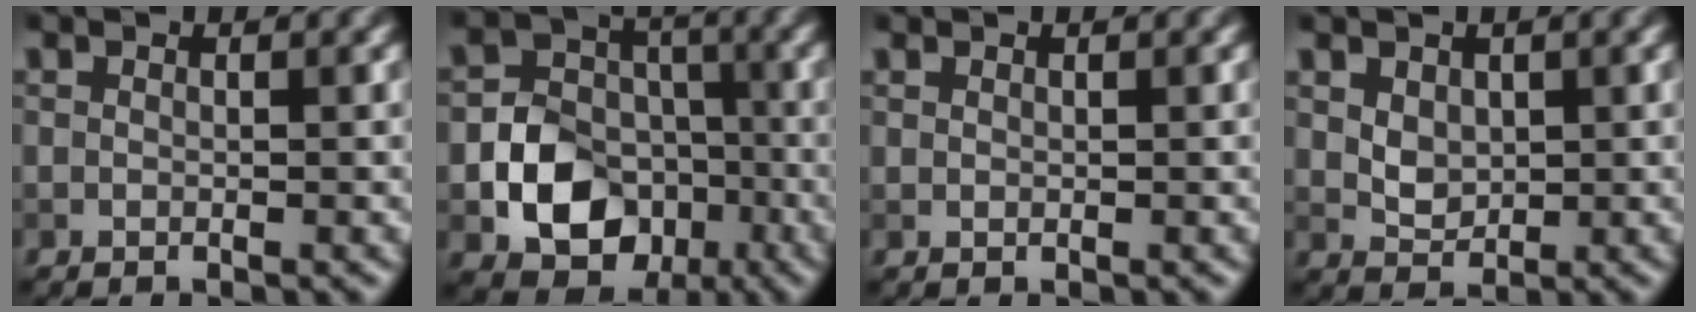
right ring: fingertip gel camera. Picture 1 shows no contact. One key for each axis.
{"total": 8.7, "fx": -3.0, "fy": 7.1, "fz": 4.1, "tx": -0.047, "ty": -0.013, "tz": -0.069}
{"total": 0.0}
{"total": 2.1, "fx": 0.5, "fy": 1.6, "fz": 1.3, "tx": -0.024, "ty": -0.003, "tz": 0.013}